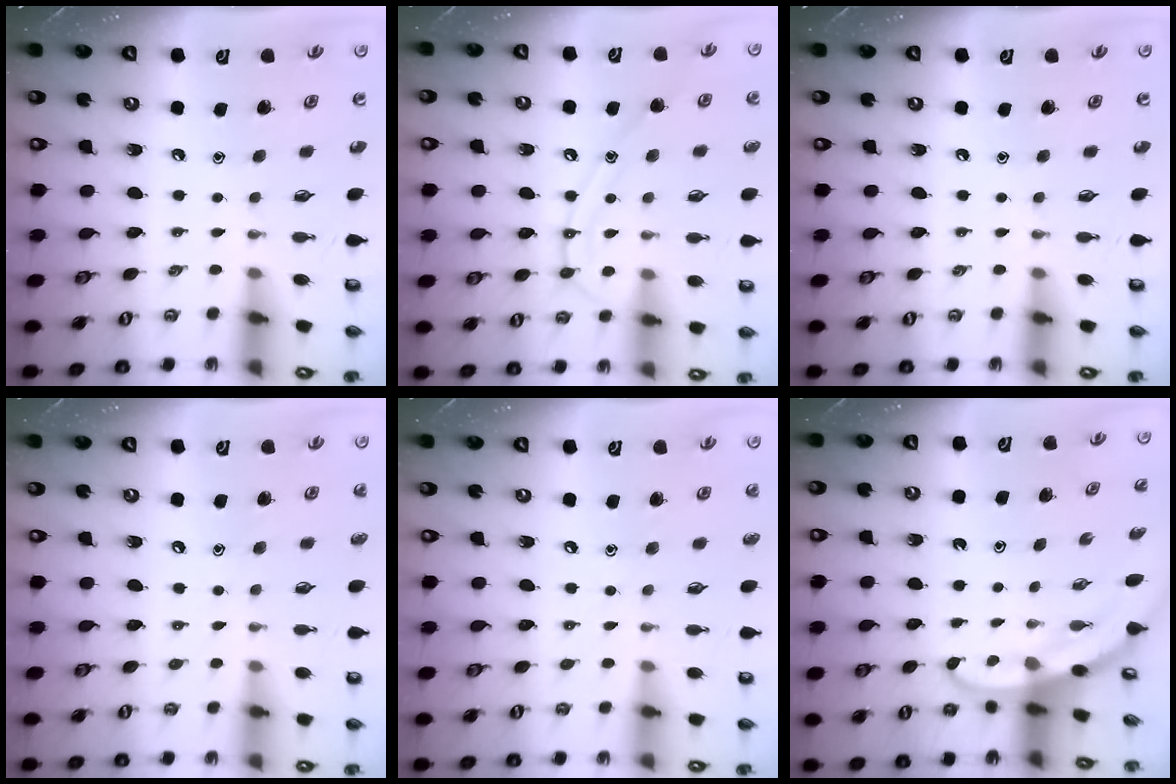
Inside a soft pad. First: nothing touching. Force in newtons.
{"total": 12.4, "press": 12.3, "slide": 1.1}
{"total": 0.0}
{"total": 6.6, "press": 6.5, "slide": 0.5}
{"total": 7.1, "press": 7.1, "slide": 0.8}
{"total": 3.8, "press": 3.8, "slide": 0.3}